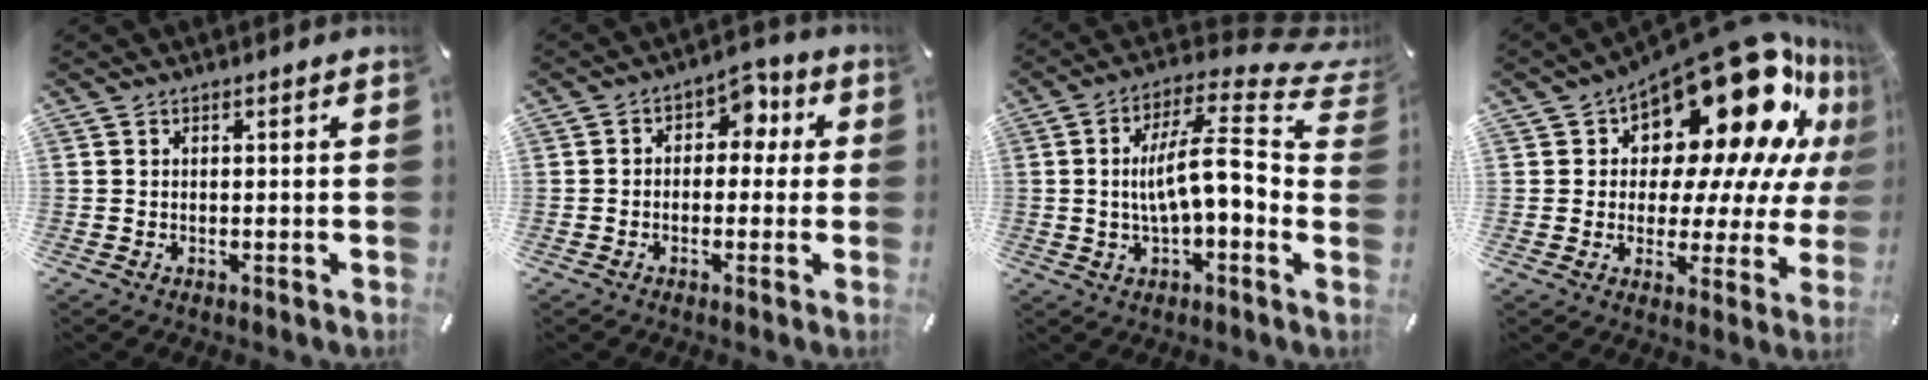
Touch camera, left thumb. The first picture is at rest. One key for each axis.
{"total": 5.4, "fx": 0.2, "fy": 4.4, "fz": 3.0, "tx": -0.040, "ty": 0.003, "tz": -0.005}
{"total": 13.7, "fx": 0.8, "fy": 5.2, "fz": 12.6, "tx": -0.210, "ty": -0.016, "tz": 0.008}
{"total": 25.2, "fx": 14.1, "fy": 12.2, "fz": 17.0, "tx": -0.238, "ty": -0.105, "tz": 0.237}